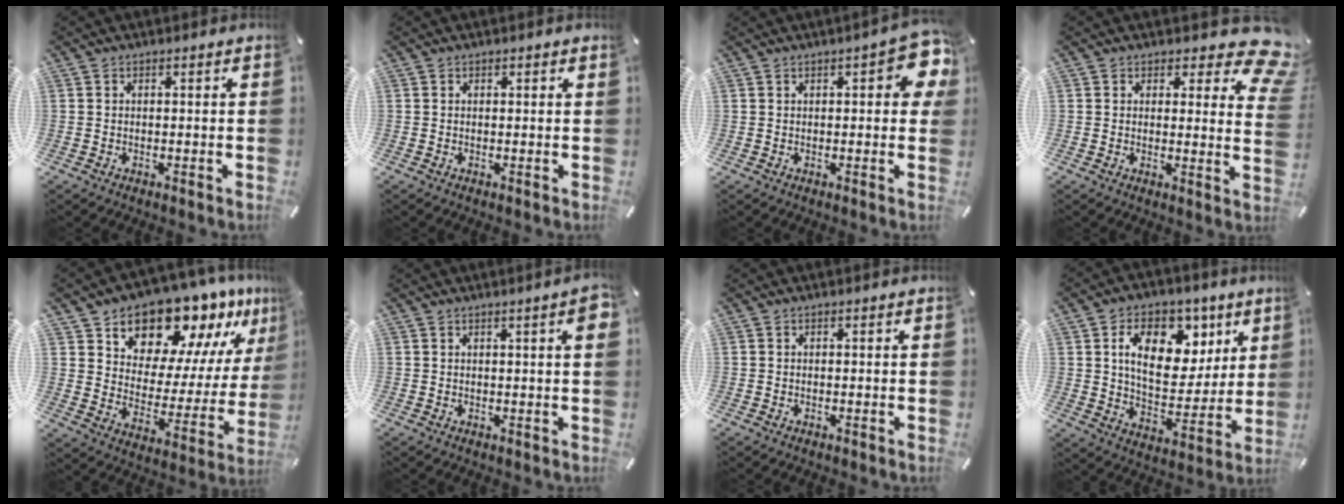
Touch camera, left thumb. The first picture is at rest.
{"total": 0.0}
{"total": 8.7, "force": [2.6, 3.2, 7.6], "torque": [-0.094, -0.006, 0.040]}
{"total": 8.4, "force": [5.4, 4.0, 5.1], "torque": [-0.047, -0.044, 0.091]}
{"total": 15.4, "force": [13.3, 7.1, 3.3], "torque": [-0.047, -0.133, 0.229]}
{"total": 3.8, "force": [1.4, 0.4, 3.5], "torque": [-0.059, -0.002, 0.021]}
{"total": 0.0}
{"total": 16.0, "force": [7.2, 10.6, 9.6], "torque": [-0.141, -0.026, 0.126]}